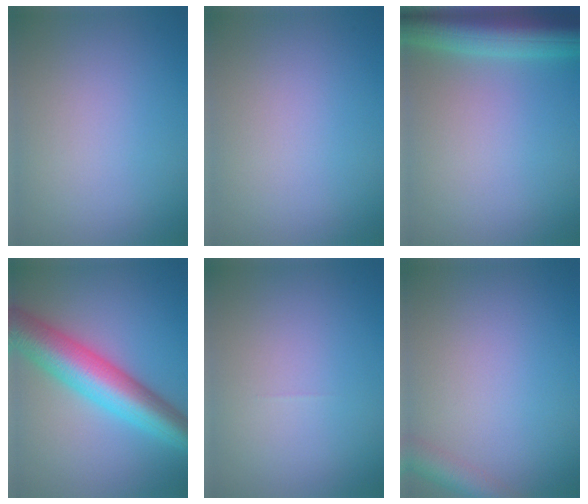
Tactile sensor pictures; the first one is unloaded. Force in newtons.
{"total": 0.0}
{"total": 8.9, "press": 8.9, "slide": 0.3}
{"total": 9.0, "press": 9.0, "slide": 0.2}
{"total": 0.0}
{"total": 2.7, "press": 2.7, "slide": 0.1}